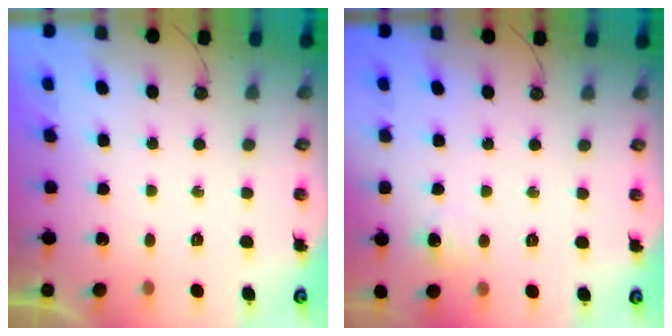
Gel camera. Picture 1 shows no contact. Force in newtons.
{"total": 3.6, "press": 3.5, "slide": 0.7}